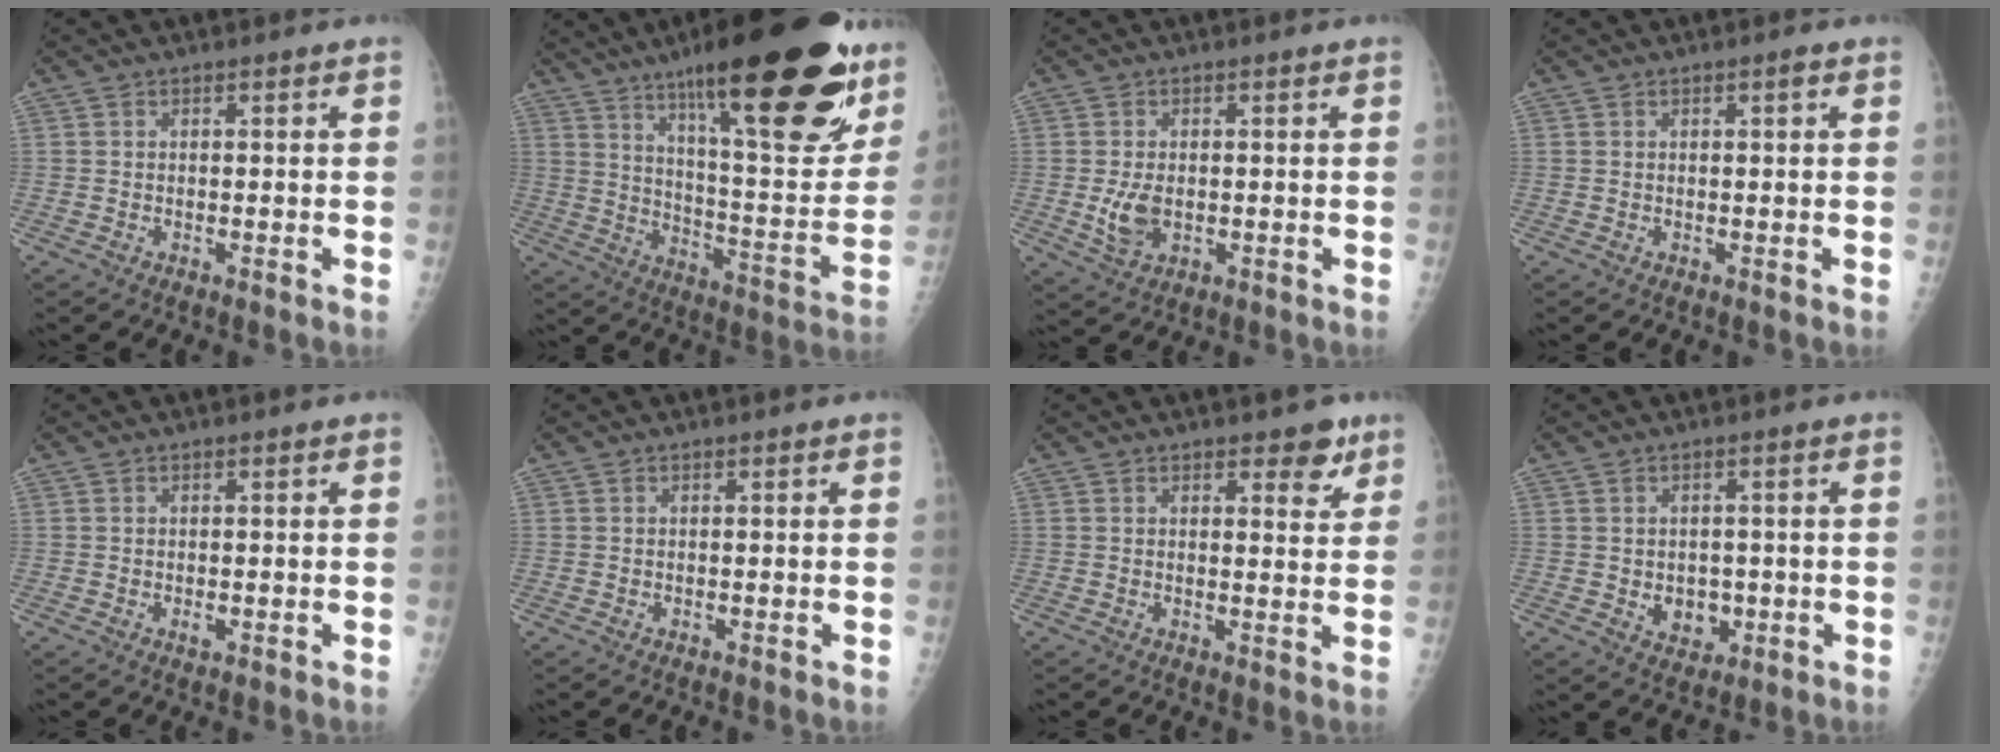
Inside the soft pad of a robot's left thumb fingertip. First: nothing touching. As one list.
[{"total": 31.5, "force": [18.5, 8.2, 24.1], "torque": [-0.322, -0.063, 0.284]}, {"total": 4.9, "force": [-0.5, 3.1, 3.8], "torque": [-0.069, -0.008, -0.002]}, {"total": 1.0, "force": [0.4, 0.2, 0.8], "torque": [-0.015, 0.001, 0.005]}, {"total": 1.1, "force": [-0.2, 0.7, 0.8], "torque": [-0.010, -0.002, -0.001]}, {"total": 0.0}, {"total": 4.5, "force": [2.9, 2.1, 2.7], "torque": [-0.012, -0.016, 0.035]}, {"total": 5.1, "force": [-0.7, 4.0, 3.0], "torque": [-0.020, -0.001, 0.002]}]